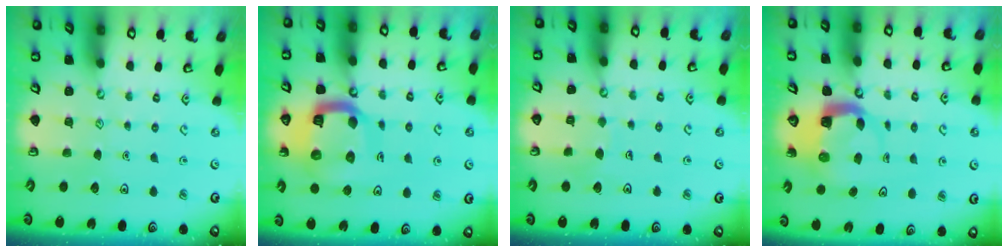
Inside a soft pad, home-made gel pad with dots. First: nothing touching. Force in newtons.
{"total": 15.8, "press": 15.7, "slide": 1.9}
{"total": 4.6, "press": 4.6, "slide": 0.3}
{"total": 4.5, "press": 4.5, "slide": 0.6}